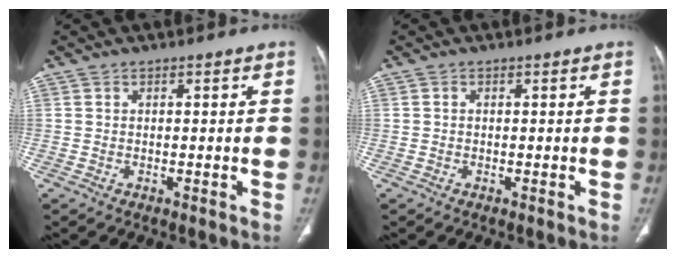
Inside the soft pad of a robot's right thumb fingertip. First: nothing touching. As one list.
[{"total": 0.0}]